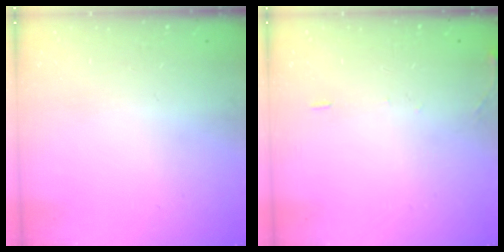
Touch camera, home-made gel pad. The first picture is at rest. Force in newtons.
{"total": 5.8, "press": 5.7, "slide": 0.9}